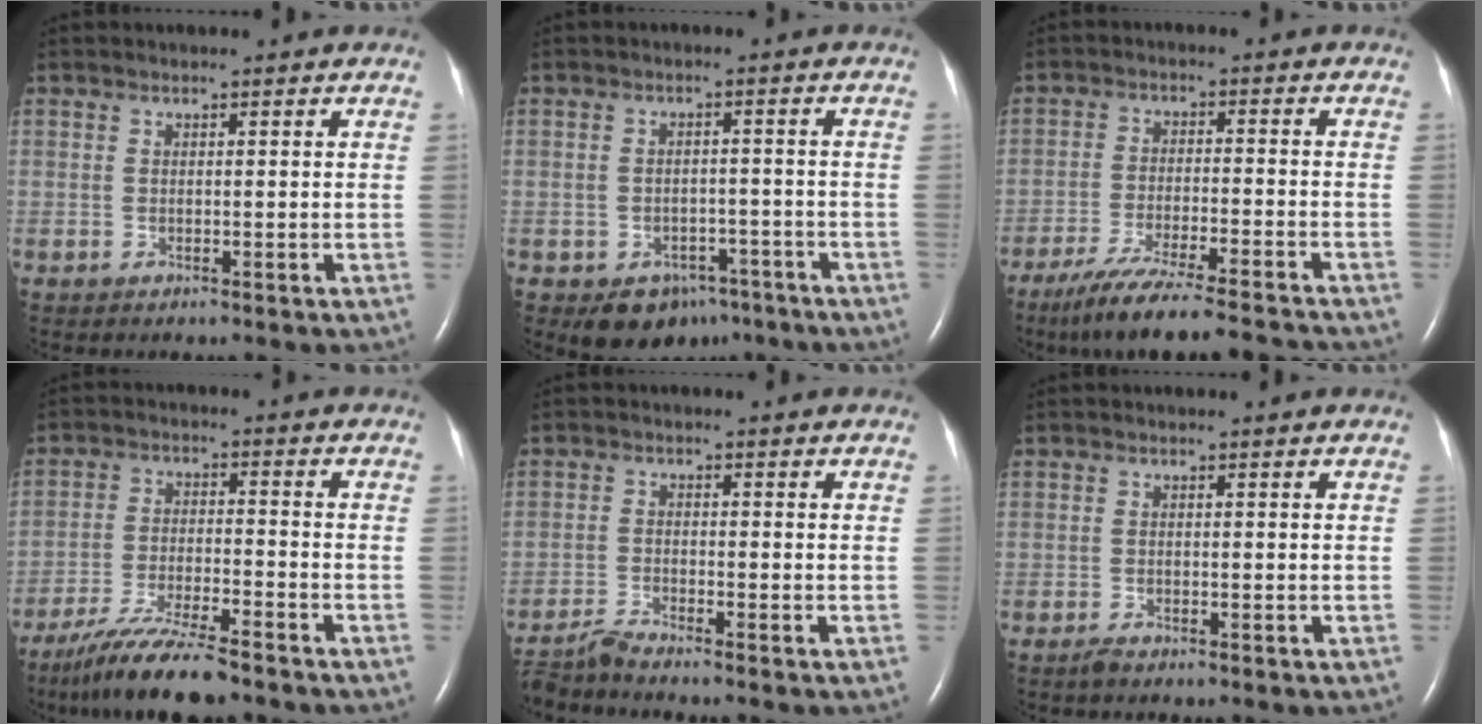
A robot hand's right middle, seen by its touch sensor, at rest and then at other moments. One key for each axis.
{"total": 6.6, "fx": -4.4, "fy": 4.3, "fz": 2.4, "tx": -0.028, "ty": 0.014, "tz": -0.057}
{"total": 15.3, "fx": -13.6, "fy": 0.4, "fz": 7.1, "tx": -0.119, "ty": -0.036, "tz": -0.212}
{"total": 10.5, "fx": -8.7, "fy": 0.4, "fz": 5.8, "tx": -0.103, "ty": -0.030, "tz": -0.152}
{"total": 3.6, "fx": -3.4, "fy": -1.1, "fz": 0.5, "tx": -0.023, "ty": -0.022, "tz": -0.068}
{"total": 0.9, "fx": -0.8, "fy": 0.2, "fz": 0.4, "tx": -0.016, "ty": -0.003, "tz": -0.014}